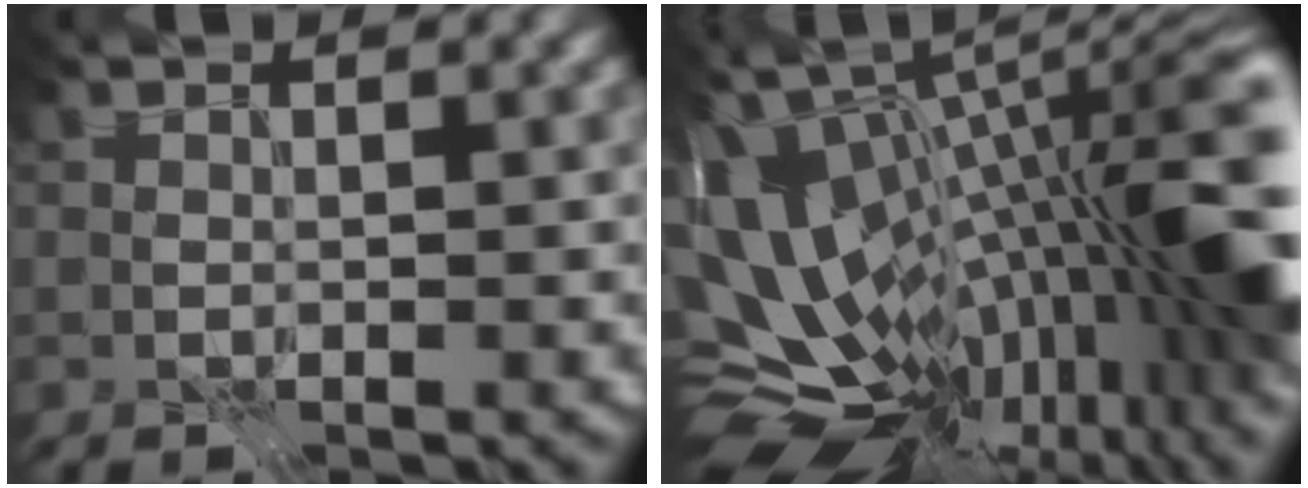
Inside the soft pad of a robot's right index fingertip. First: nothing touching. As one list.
[{"total": 17.1, "force": [-1.7, 8.3, 14.9], "torque": [-0.216, -0.023, -0.017]}]